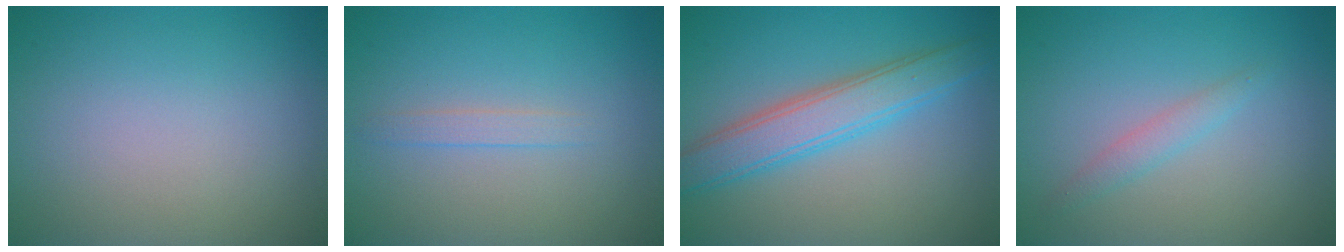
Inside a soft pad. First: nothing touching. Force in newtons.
{"total": 1.2, "press": 1.2, "slide": 0.1}
{"total": 4.2, "press": 4.2, "slide": 0.5}
{"total": 1.4, "press": 1.4, "slide": 0.1}